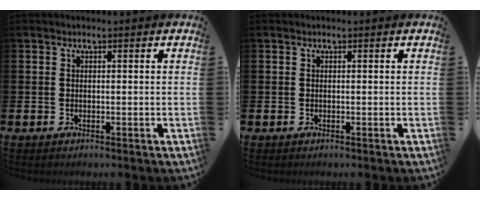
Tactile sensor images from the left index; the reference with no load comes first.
{"total": 0.0}